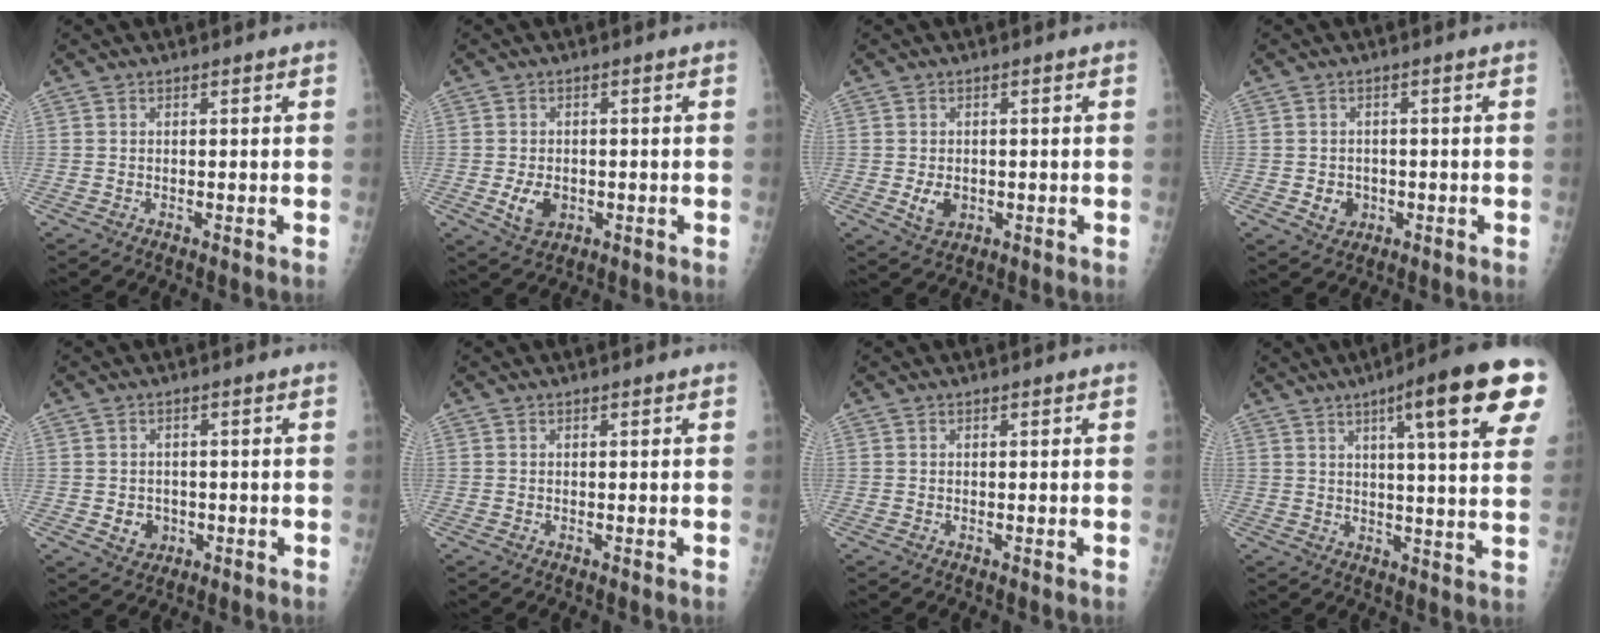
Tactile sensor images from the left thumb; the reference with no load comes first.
{"total": 4.8, "force": [-1.0, 3.4, 3.2], "torque": [-0.047, -0.003, -0.010]}
{"total": 3.8, "force": [-0.6, 2.8, 2.5], "torque": [-0.033, -0.003, -0.002]}
{"total": 3.5, "force": [-0.8, 3.1, 1.5], "torque": [-0.008, 0.003, -0.003]}
{"total": 3.7, "force": [-0.8, 3.3, 1.6], "torque": [-0.009, 0.003, -0.002]}
{"total": 0.0}
{"total": 0.0}
{"total": 18.0, "force": [8.5, 2.4, 15.7], "torque": [-0.197, -0.016, 0.111]}